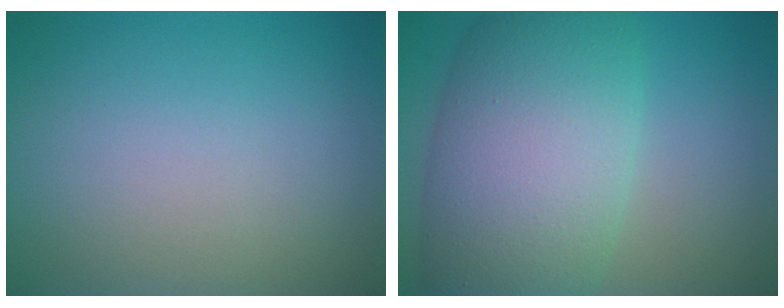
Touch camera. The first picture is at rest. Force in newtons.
{"total": 11.3, "press": 11.3, "slide": 0.5}